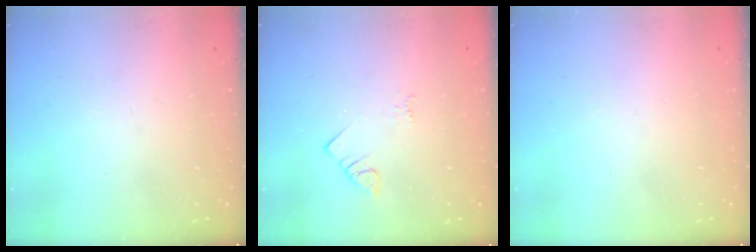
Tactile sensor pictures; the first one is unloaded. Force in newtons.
{"total": 2.3, "press": 2.3, "slide": 0.4}
{"total": 1.5, "press": 1.5, "slide": 0.1}